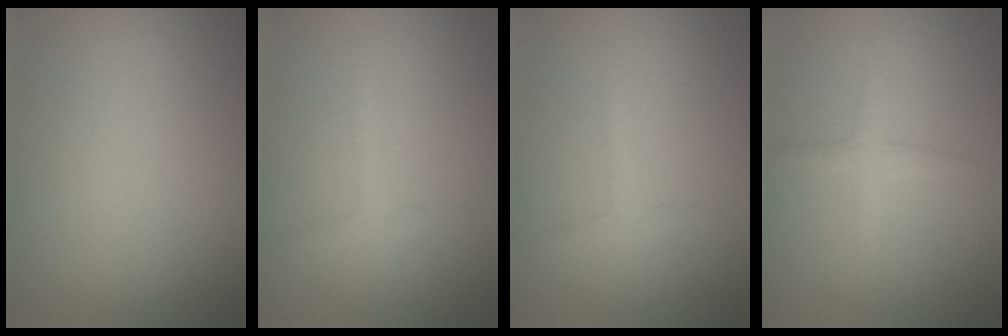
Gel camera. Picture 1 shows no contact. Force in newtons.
{"total": 1.7, "press": 1.7, "slide": 0.0}
{"total": 1.7, "press": 1.7, "slide": 0.0}
{"total": 1.6, "press": 1.6, "slide": 0.0}